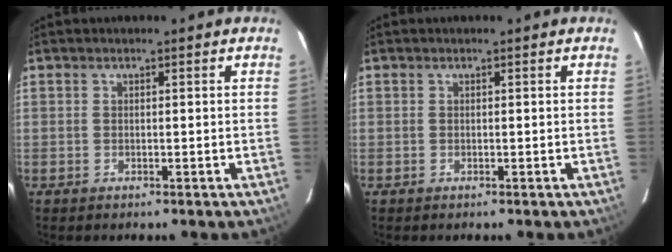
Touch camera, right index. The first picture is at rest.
{"total": 0.0}